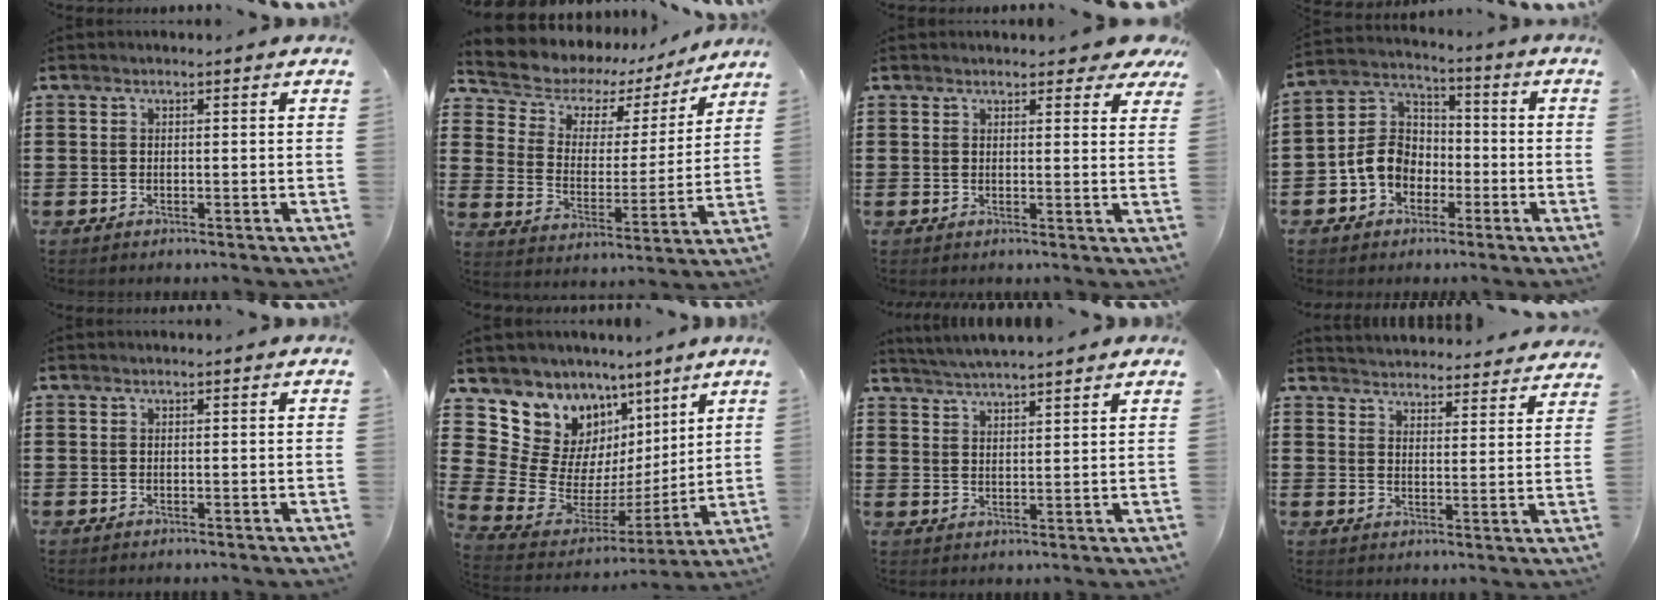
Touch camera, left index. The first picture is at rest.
{"total": 5.3, "force": [4.2, 3.2, 0.5], "torque": [-0.048, -0.032, 0.068]}
{"total": 3.2, "force": [2.8, 0.7, 1.4], "torque": [-0.019, -0.008, 0.049]}
{"total": 7.7, "force": [-2.5, 6.4, 3.5], "torque": [-0.110, 0.010, -0.057]}
{"total": 0.0}
{"total": 12.3, "force": [7.4, 9.3, 3.2], "torque": [-0.097, -0.063, 0.145]}
{"total": 3.6, "force": [3.5, -0.4, 0.6], "torque": [-0.024, -0.011, 0.063]}
{"total": 3.8, "force": [3.8, -0.1, -0.6], "torque": [0.002, -0.029, 0.064]}